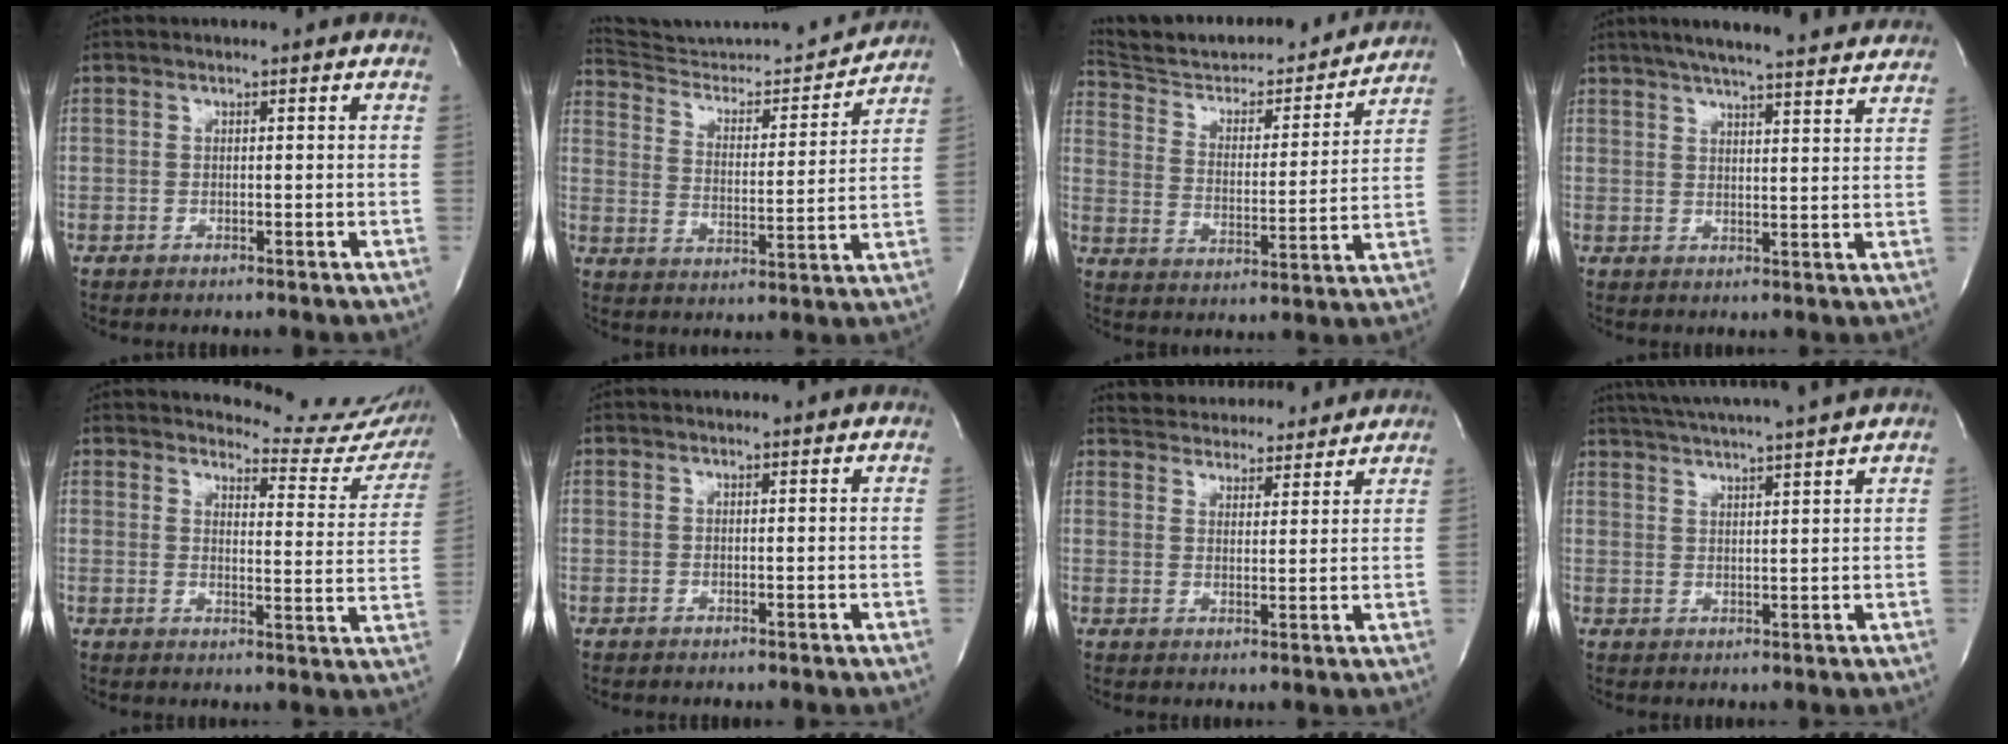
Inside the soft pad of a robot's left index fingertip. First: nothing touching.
{"total": 16.1, "force": [16.0, 0.9, 2.0], "torque": [-0.038, -0.035, 0.241]}
{"total": 21.5, "force": [20.3, 3.8, 5.9], "torque": [-0.093, -0.023, 0.296]}
{"total": 19.9, "force": [17.7, 1.8, 8.8], "torque": [-0.137, 0.009, 0.223]}
{"total": 14.3, "force": [14.0, 2.0, 1.6], "torque": [-0.005, -0.096, 0.138]}
{"total": 1.7, "force": [1.6, 0.3, 0.2], "torque": [-0.014, 0.009, 0.015]}
{"total": 13.4, "force": [12.7, 3.2, 2.5], "torque": [-0.037, 0.016, 0.173]}
{"total": 13.4, "force": [12.1, -1.1, 5.6], "torque": [-0.111, 0.001, 0.173]}